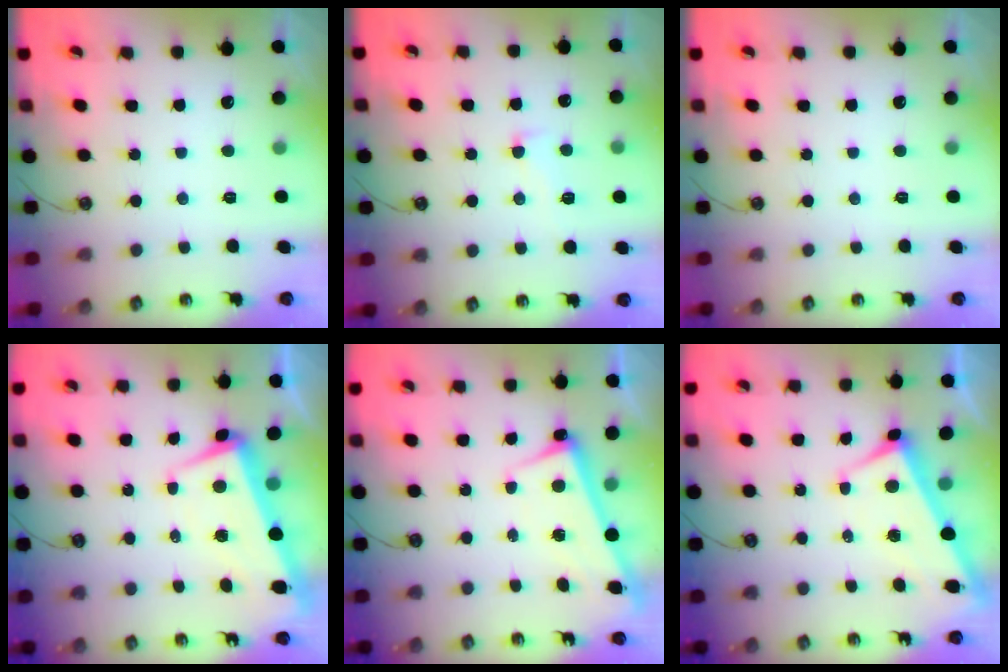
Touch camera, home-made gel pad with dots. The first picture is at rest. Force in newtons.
{"total": 2.2, "press": 1.7, "slide": 1.4}
{"total": 0.0}
{"total": 2.1, "press": 0.3, "slide": 2.1}
{"total": 2.7, "press": 2.7, "slide": 0.4}
{"total": 2.9, "press": 2.8, "slide": 0.9}